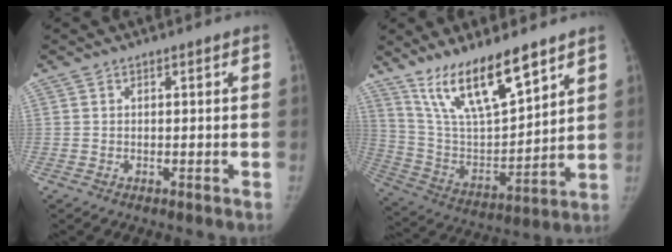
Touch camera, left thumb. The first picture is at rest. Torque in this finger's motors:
{"motor_torque": [0.48, 0.46, 1.44, -1.33, 0.10]}